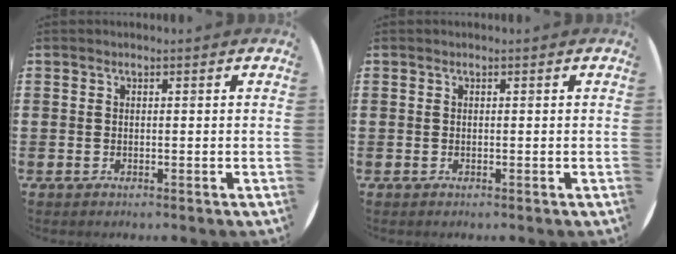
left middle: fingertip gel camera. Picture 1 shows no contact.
{"total": 0.0}